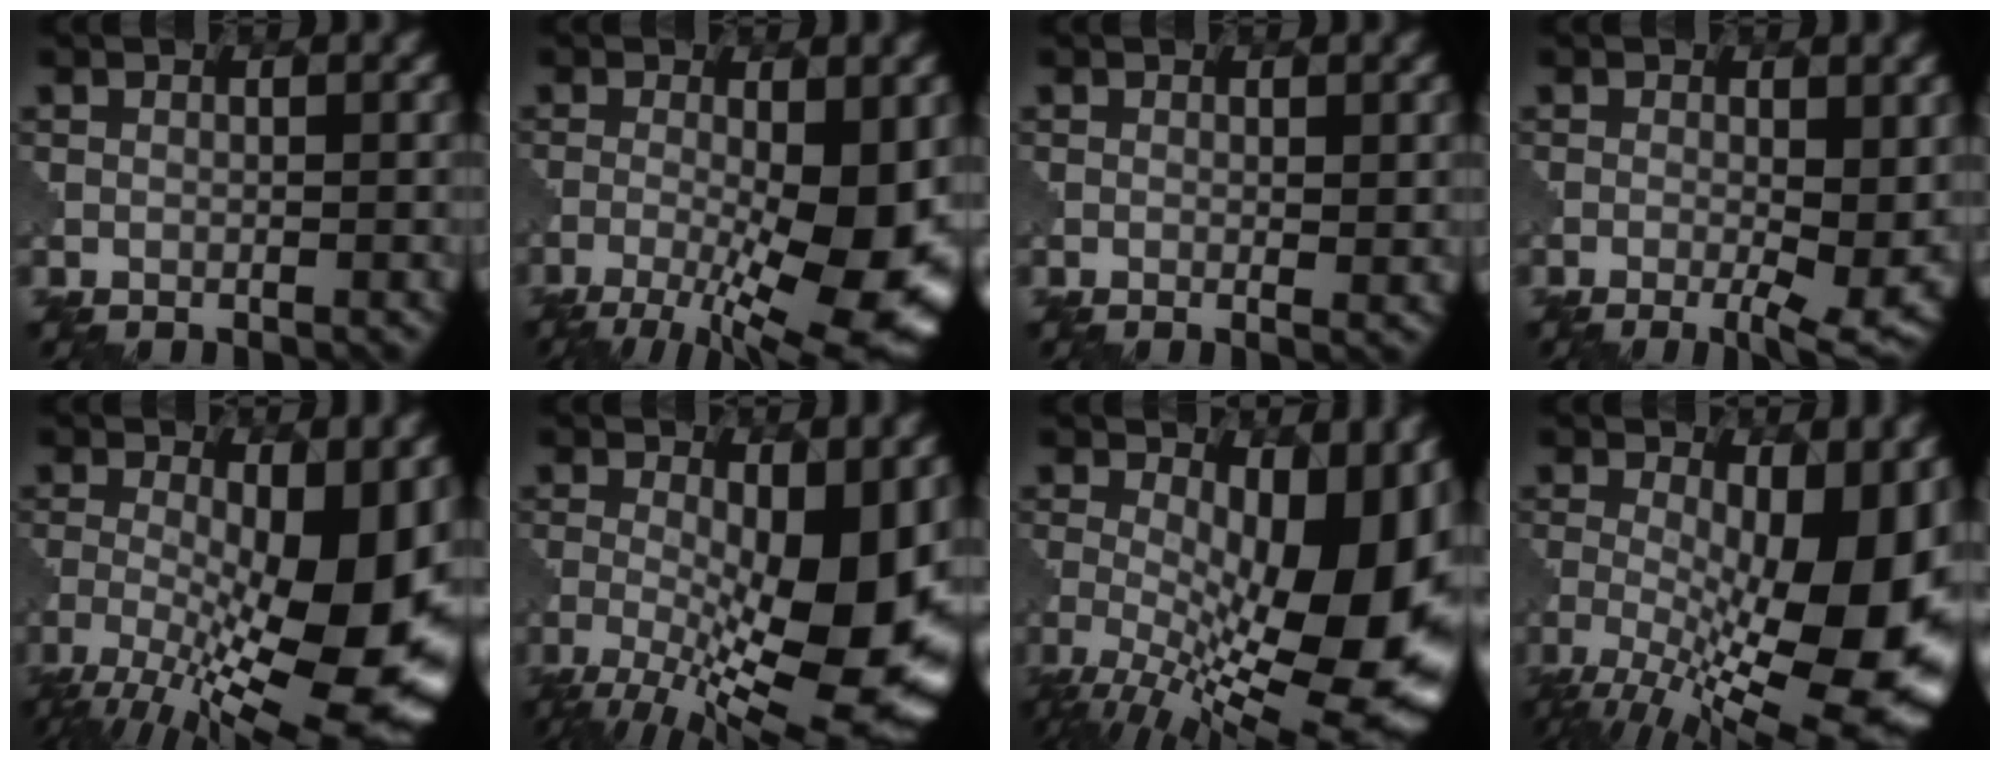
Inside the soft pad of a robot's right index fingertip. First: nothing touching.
{"total": 12.7, "force": [-3.7, 4.4, 11.3], "torque": [-0.184, -0.012, -0.054]}
{"total": 1.1, "force": [0.1, 0.2, 1.1], "torque": [-0.015, -0.004, 0.000]}
{"total": 5.7, "force": [-1.1, 1.6, 5.3], "torque": [-0.080, -0.013, -0.017]}
{"total": 15.8, "force": [-4.2, 6.0, 14.0], "torque": [-0.232, -0.018, -0.064]}
{"total": 14.7, "force": [-3.0, 5.6, 13.3], "torque": [-0.218, -0.012, -0.045]}
{"total": 16.5, "force": [-1.6, 7.5, 14.6], "torque": [-0.196, -0.019, -0.007]}
{"total": 16.8, "force": [-3.3, 6.8, 15.1], "torque": [-0.218, -0.020, -0.035]}